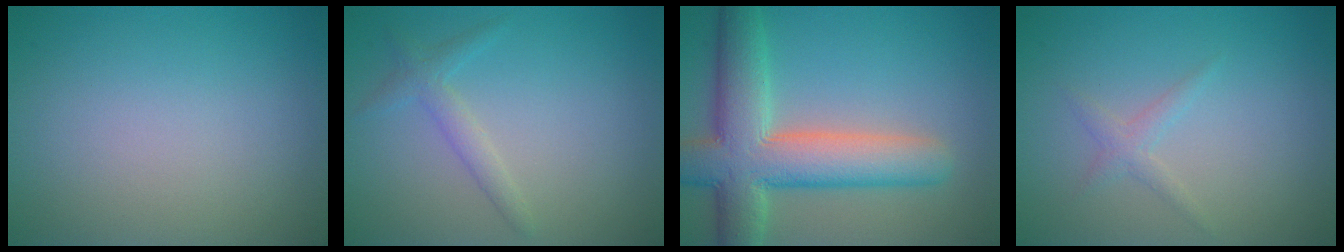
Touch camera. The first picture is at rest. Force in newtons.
{"total": 1.7, "press": 1.7, "slide": 0.1}
{"total": 9.0, "press": 9.0, "slide": 0.8}
{"total": 1.2, "press": 1.2, "slide": 0.1}